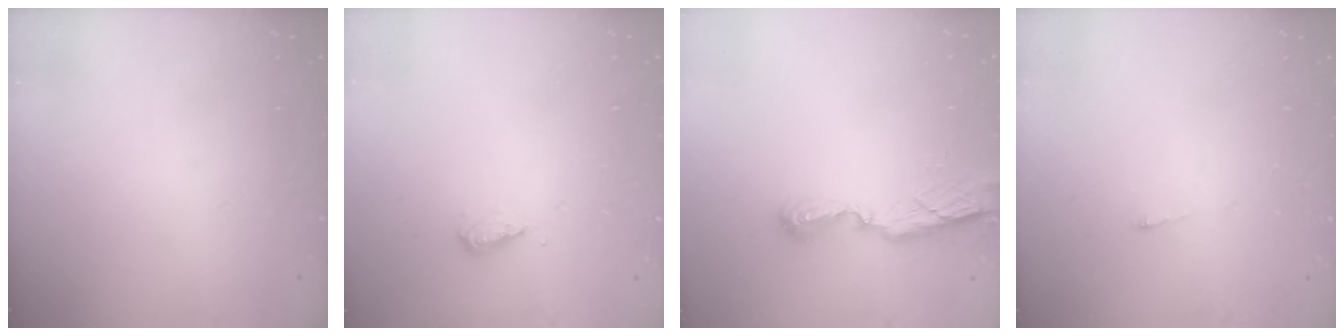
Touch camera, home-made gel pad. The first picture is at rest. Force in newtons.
{"total": 5.2, "press": 5.2, "slide": 0.5}
{"total": 7.7, "press": 7.7, "slide": 0.2}
{"total": 2.7, "press": 2.7, "slide": 0.4}